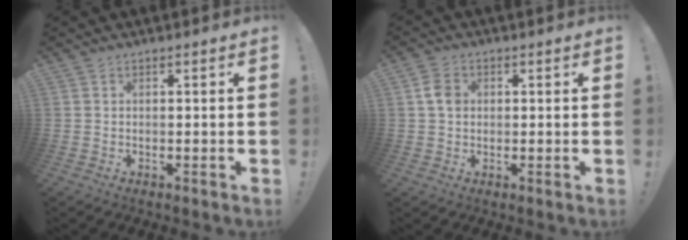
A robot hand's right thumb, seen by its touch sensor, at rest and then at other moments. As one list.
[{"total": 5.2, "force": [0.7, 4.3, 2.9], "torque": [-0.035, 0.007, 0.013]}]